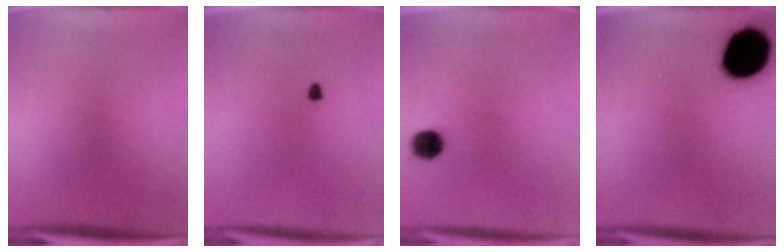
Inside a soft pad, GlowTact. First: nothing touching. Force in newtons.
{"total": 0.8}
{"total": 4.7}
{"total": 13.0}